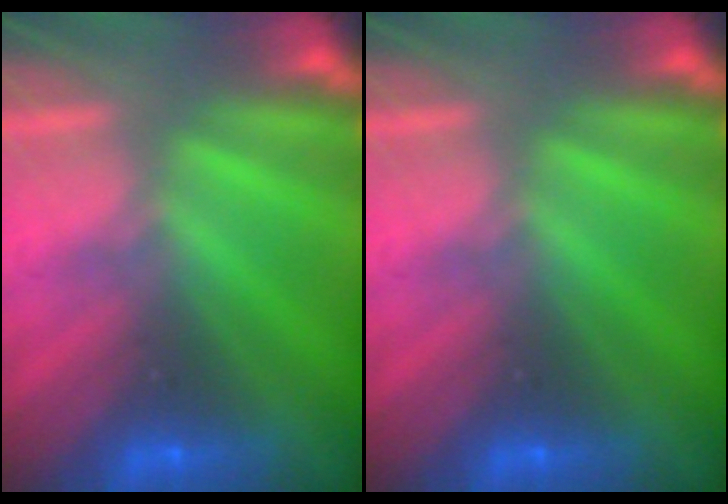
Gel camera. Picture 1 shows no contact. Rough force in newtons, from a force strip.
{"total": 0.0}